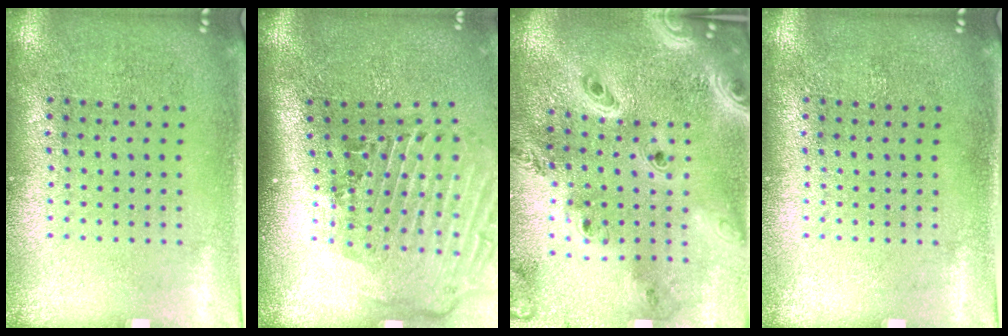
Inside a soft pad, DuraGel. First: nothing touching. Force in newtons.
{"total": 2.9, "press": 2.0, "slide": 2.1}
{"total": 4.2, "press": 3.1, "slide": 2.8}
{"total": 0.0}